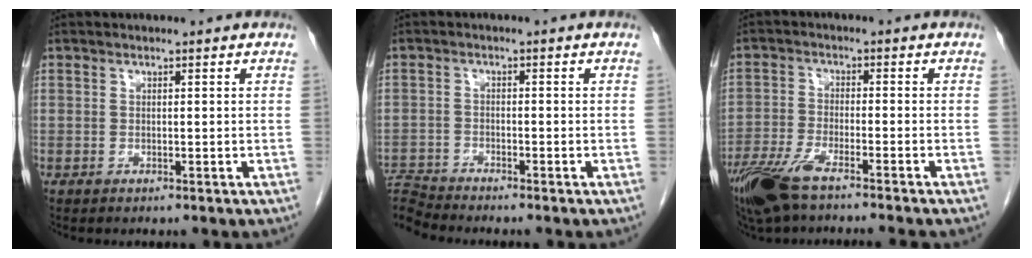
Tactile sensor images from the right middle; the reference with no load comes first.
{"total": 4.9, "force": [-4.8, -1.0, -0.3], "torque": [-0.001, -0.003, -0.091]}
{"total": 9.1, "force": [-7.0, 0.7, 5.8], "torque": [-0.110, -0.021, -0.127]}